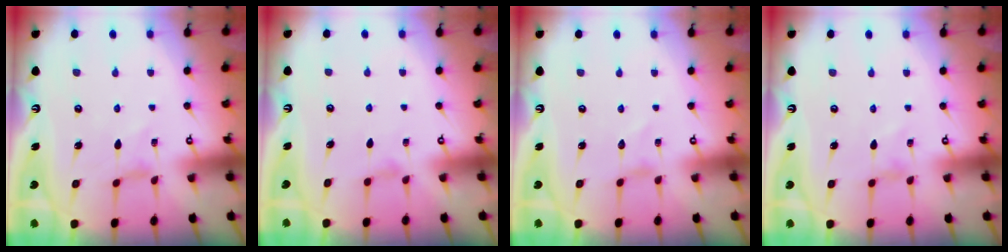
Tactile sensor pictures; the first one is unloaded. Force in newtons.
{"total": 1.7, "press": 1.6, "slide": 0.4}
{"total": 0.0}
{"total": 0.0}